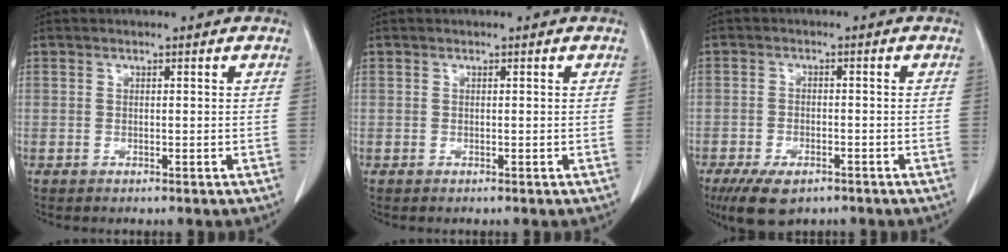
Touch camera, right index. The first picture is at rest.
{"total": 0.0}
{"total": 7.2, "force": [-4.9, 3.1, 4.3], "torque": [-0.075, -0.009, -0.080]}